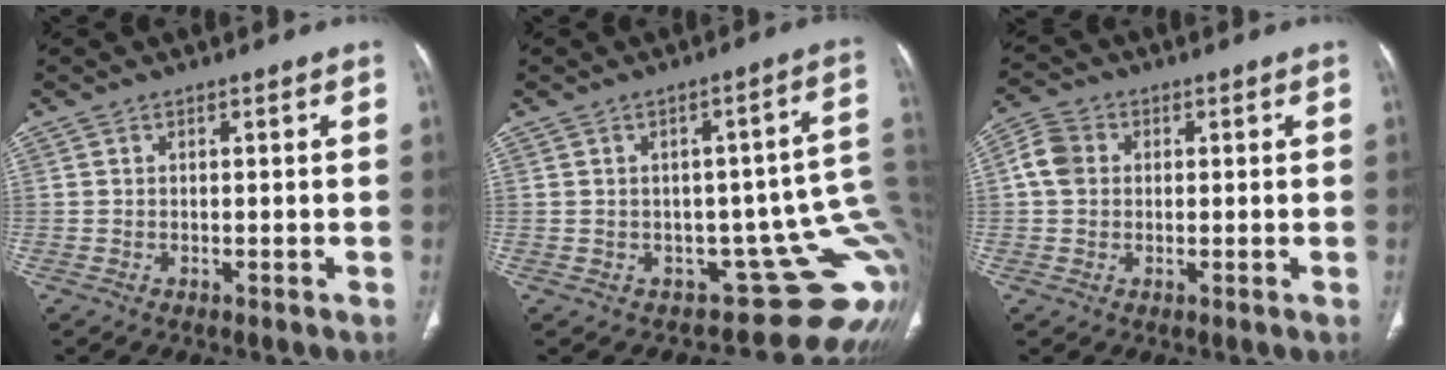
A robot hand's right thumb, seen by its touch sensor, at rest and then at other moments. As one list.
[{"total": 17.8, "force": [-1.4, 9.2, 15.2], "torque": [-0.134, 0.012, -0.002]}, {"total": 5.1, "force": [0.7, 4.3, 2.8], "torque": [-0.051, 0.013, 0.007]}]